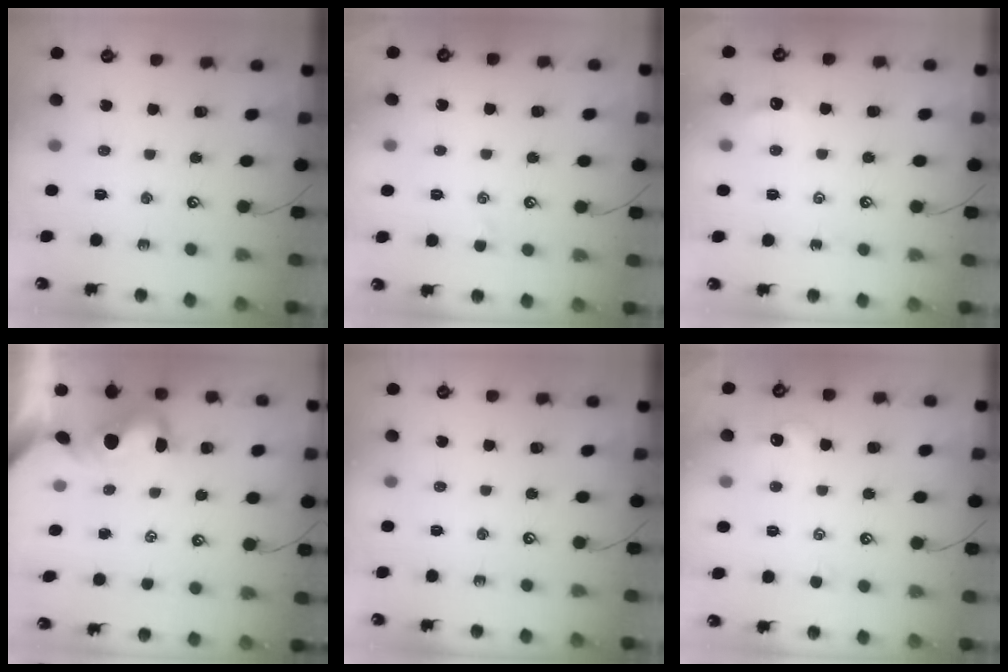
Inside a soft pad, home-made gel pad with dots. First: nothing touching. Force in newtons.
{"total": 1.2, "press": 1.1, "slide": 0.4}
{"total": 2.0, "press": 2.0, "slide": 0.5}
{"total": 3.0, "press": 2.8, "slide": 1.0}
{"total": 0.0}
{"total": 1.6, "press": 1.5, "slide": 0.4}